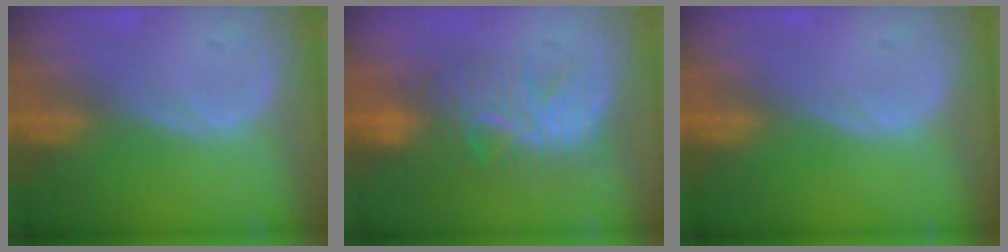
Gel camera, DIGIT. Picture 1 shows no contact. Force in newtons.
{"total": 8.4, "press": 8.0, "slide": 2.4}
{"total": 0.0}